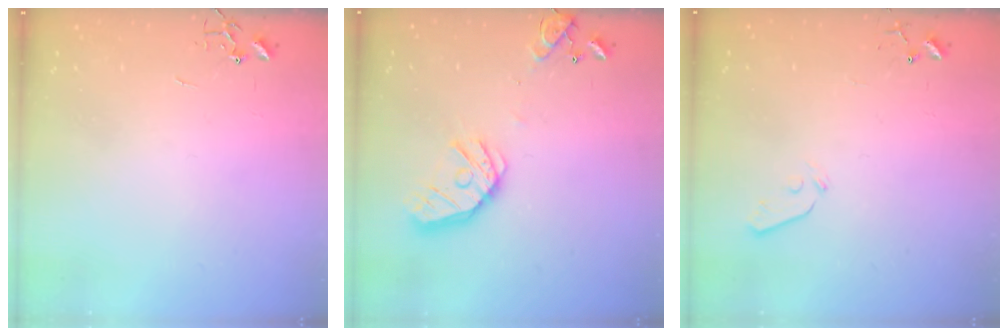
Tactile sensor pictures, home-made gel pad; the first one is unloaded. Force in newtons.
{"total": 15.8, "press": 15.5, "slide": 2.5}
{"total": 3.7, "press": 3.6, "slide": 0.6}